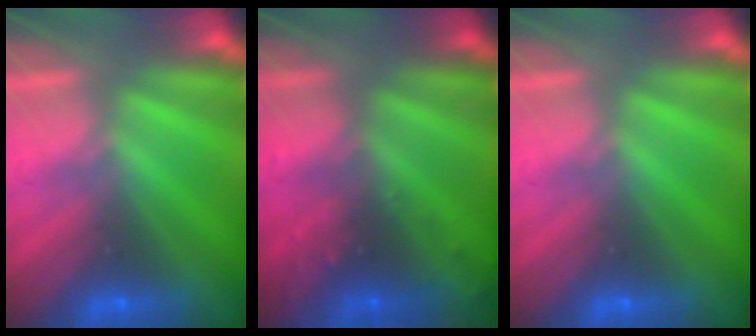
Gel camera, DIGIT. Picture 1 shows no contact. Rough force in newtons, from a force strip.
{"total": 7.5}
{"total": 0.0}